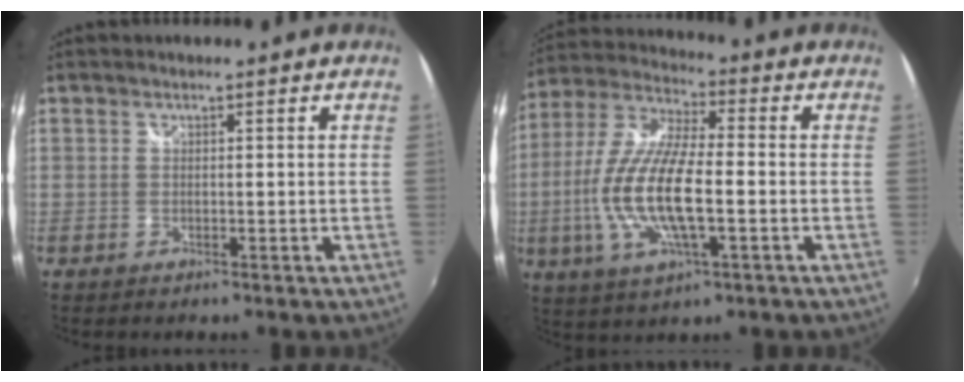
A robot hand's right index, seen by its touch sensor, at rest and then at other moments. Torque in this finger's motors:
{"motor_torque": [1.29, -0.85, 1.05, 0.21]}